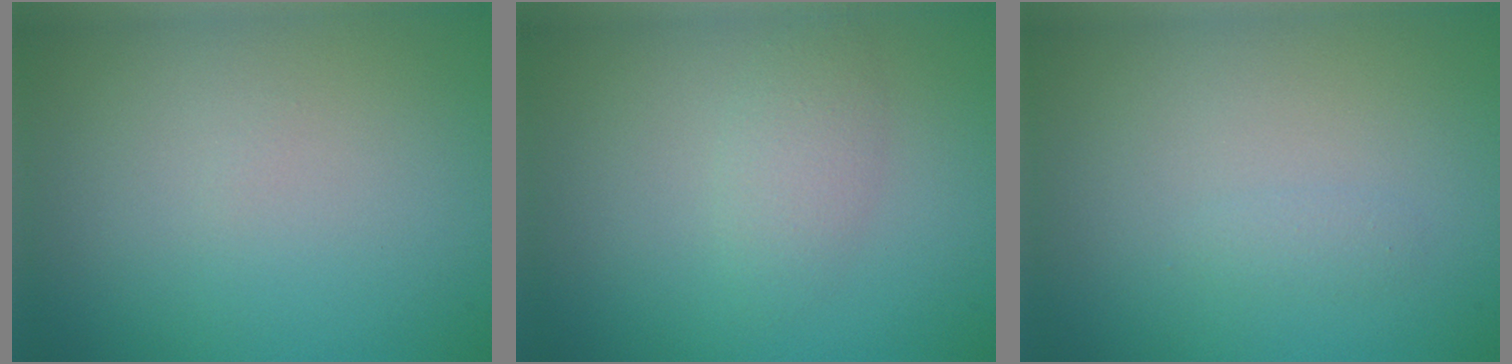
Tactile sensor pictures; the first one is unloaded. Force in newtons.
{"total": 1.9, "press": 1.9, "slide": 0.1}
{"total": 0.7, "press": 0.7, "slide": 0.0}